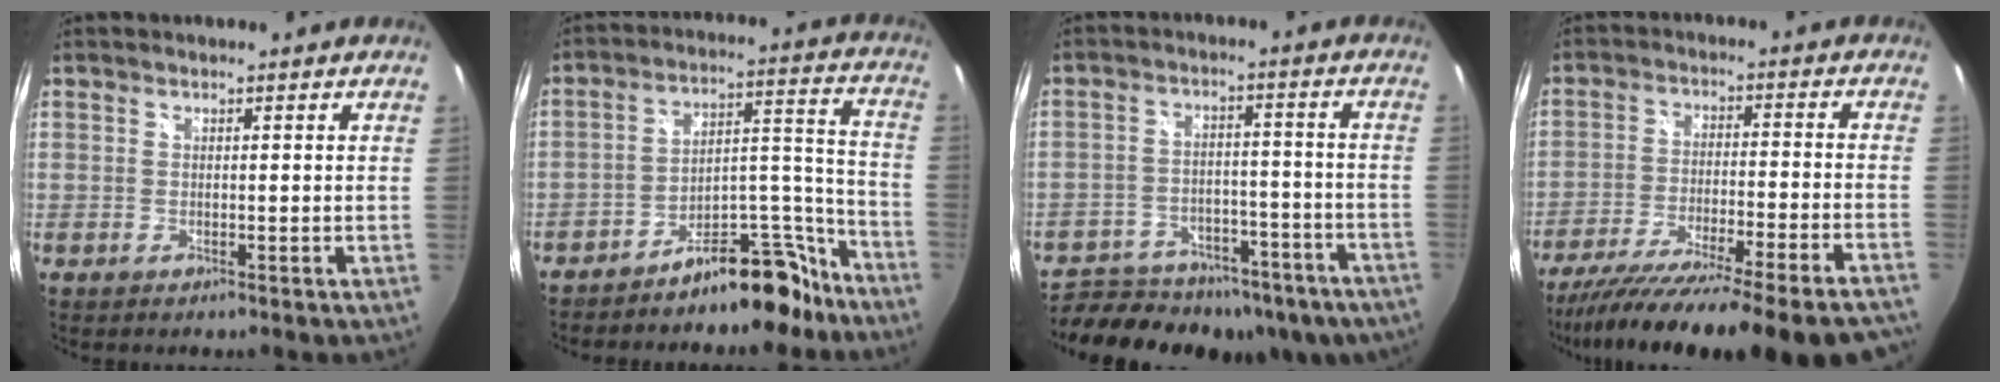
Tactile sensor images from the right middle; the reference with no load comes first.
{"total": 13.1, "force": [-11.2, 4.2, 5.2], "torque": [-0.058, 0.065, -0.160]}
{"total": 27.0, "force": [-20.9, 12.3, 11.9], "torque": [-0.225, 0.003, -0.260]}
{"total": 28.3, "force": [-25.0, 0.6, 13.3], "torque": [-0.219, -0.081, -0.366]}